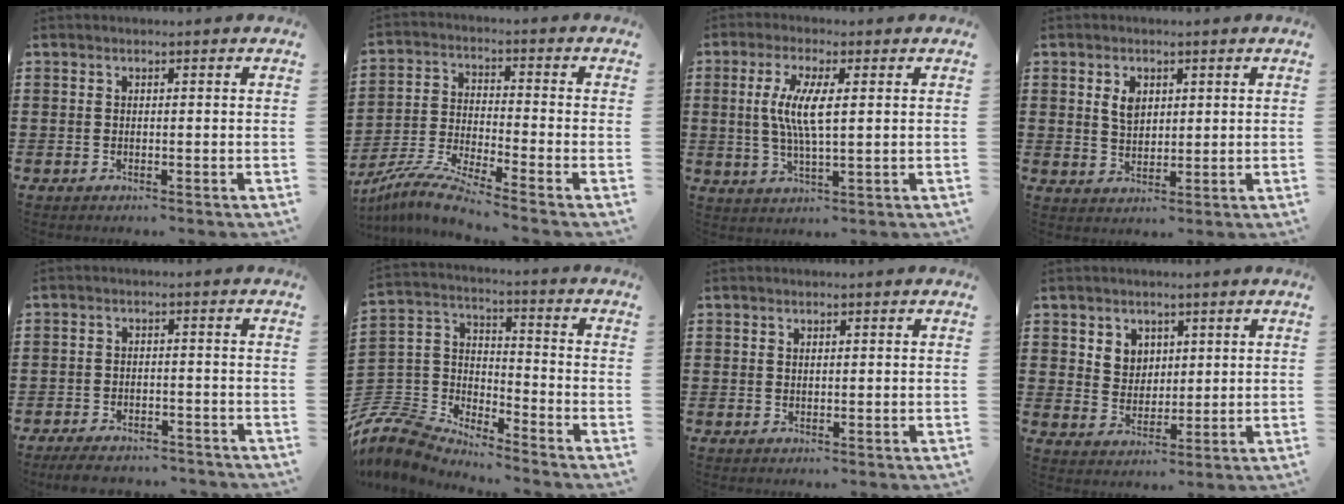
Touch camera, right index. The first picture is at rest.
{"total": 6.8, "force": [-6.3, -0.5, 2.3], "torque": [-0.060, -0.013, -0.128]}
{"total": 6.8, "force": [1.0, 1.5, 6.6], "torque": [-0.141, -0.005, 0.010]}
{"total": 3.5, "force": [1.3, 2.3, 2.3], "torque": [-0.054, 0.009, 0.023]}
{"total": 3.4, "force": [-3.3, 0.6, 0.5], "torque": [-0.018, 0.002, -0.069]}
{"total": 6.9, "force": [-6.5, 2.1, 0.7], "torque": [-0.066, -0.016, -0.144]}
{"total": 0.6, "force": [0.3, 0.4, 0.3], "torque": [-0.007, 0.002, 0.006]}
{"total": 4.4, "force": [2.4, 3.6, 0.6], "torque": [-0.022, 0.007, 0.043]}